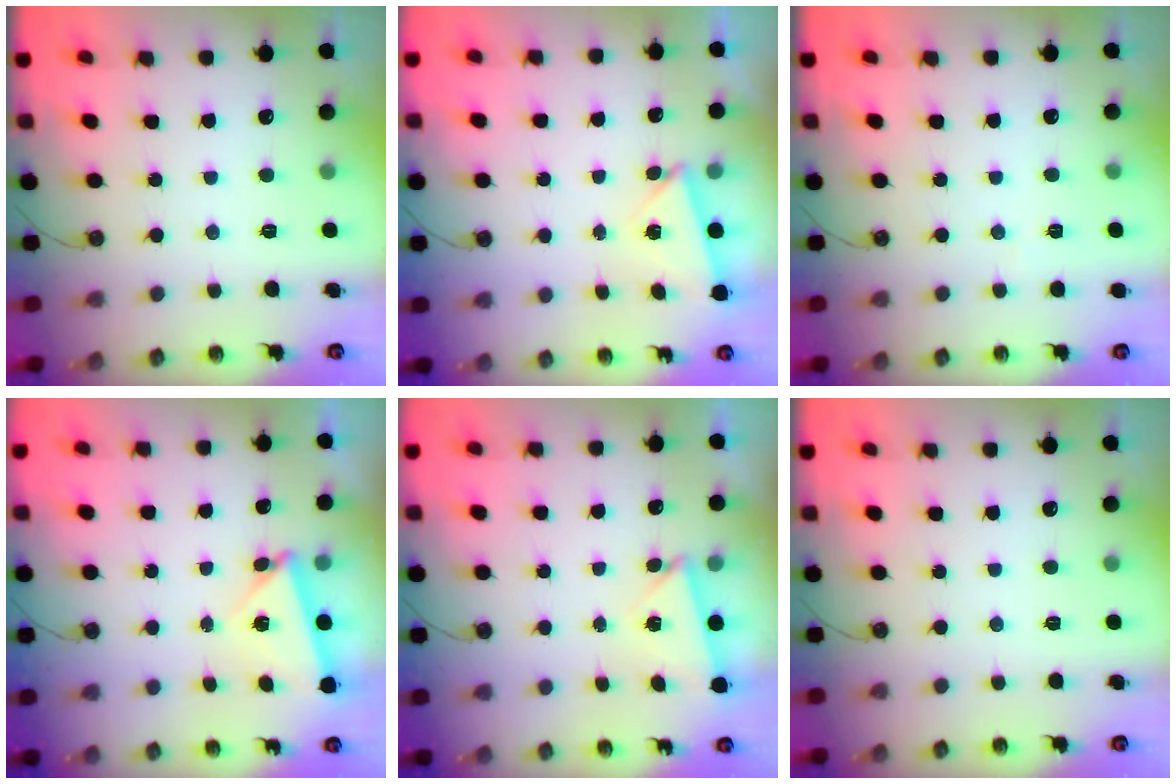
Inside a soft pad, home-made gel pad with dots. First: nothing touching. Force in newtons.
{"total": 3.3, "press": 3.0, "slide": 1.4}
{"total": 1.6, "press": 1.4, "slide": 0.7}
{"total": 4.5, "press": 4.0, "slide": 2.0}
{"total": 3.0, "press": 3.0, "slide": 0.5}
{"total": 0.0}